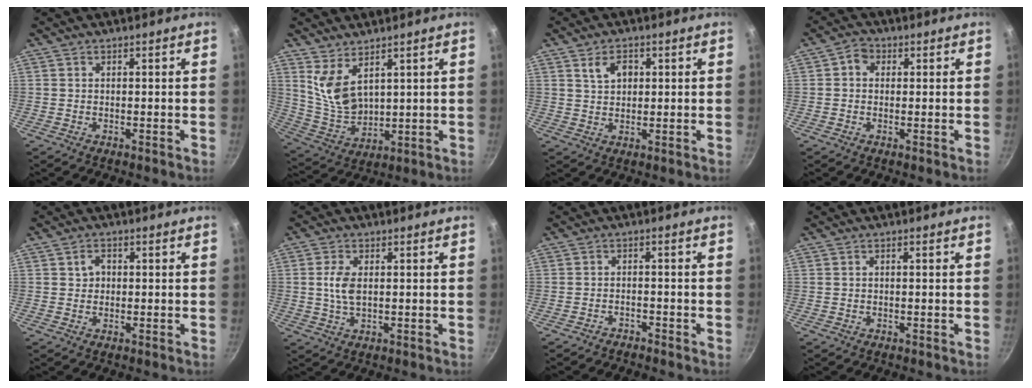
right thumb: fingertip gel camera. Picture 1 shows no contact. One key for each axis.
{"total": 8.3, "fx": 4.5, "fy": 4.3, "fz": 5.5, "tx": -0.092, "ty": -0.050, "tz": 0.105}
{"total": 4.4, "fx": 1.7, "fy": 3.0, "fz": 2.7, "tx": -0.029, "ty": -0.003, "tz": 0.031}
{"total": 3.1, "fx": 0.7, "fy": 2.7, "fz": 1.4, "tx": -0.011, "ty": 0.002, "tz": 0.002}
{"total": 2.2, "fx": 0.5, "fy": 1.9, "fz": 1.1, "tx": -0.005, "ty": 0.001, "tz": 0.005}
{"total": 4.6, "fx": 0.6, "fy": 2.6, "fz": 3.7, "tx": -0.074, "ty": -0.001, "tz": 0.011}
{"total": 1.9, "fx": -1.9, "fy": 0.4, "fz": 0.1, "tx": 0.000, "ty": 0.025, "tz": -0.030}
{"total": 0.6, "fx": -0.1, "fy": 0.2, "fz": 0.5, "tx": -0.015, "ty": 0.006, "tz": 0.001}